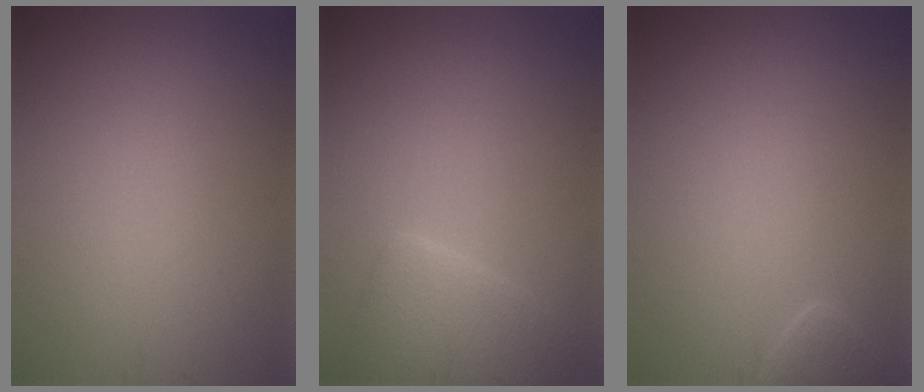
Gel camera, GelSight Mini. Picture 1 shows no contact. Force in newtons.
{"total": 3.6, "press": 3.6, "slide": 0.2}
{"total": 1.3, "press": 1.3, "slide": 0.1}